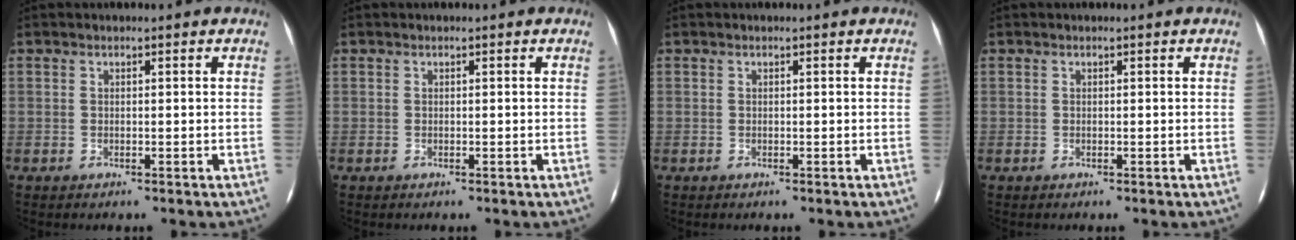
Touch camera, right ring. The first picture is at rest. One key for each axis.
{"total": 0.0}
{"total": 0.0}
{"total": 0.0}